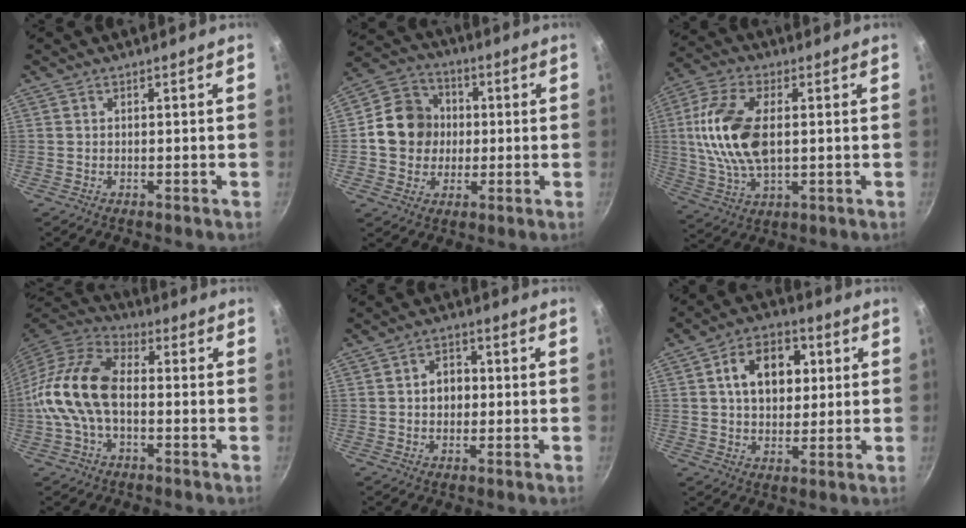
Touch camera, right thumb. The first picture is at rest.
{"total": 11.9, "force": [0.2, 10.7, 5.3], "torque": [-0.060, 0.019, -0.011]}
{"total": 15.6, "force": [1.6, 8.5, 13.0], "torque": [-0.254, 0.003, 0.026]}
{"total": 15.4, "force": [-1.6, 9.2, 12.2], "torque": [-0.233, 0.039, -0.045]}
{"total": 4.9, "force": [0.2, 3.9, 2.9], "torque": [-0.020, 0.010, -0.002]}
{"total": 12.7, "force": [3.0, 8.9, 8.5], "torque": [-0.098, 0.009, 0.038]}